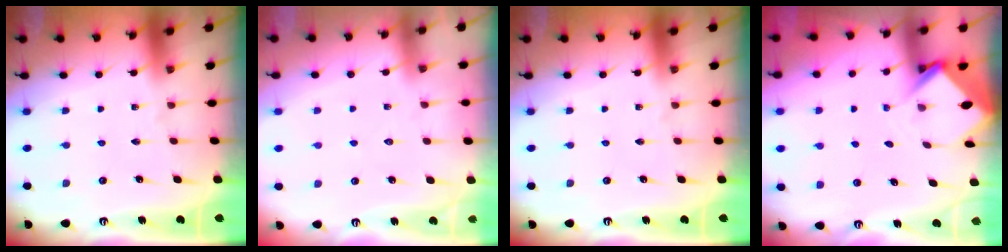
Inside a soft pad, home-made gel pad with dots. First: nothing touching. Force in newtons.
{"total": 2.9, "press": 2.9, "slide": 0.4}
{"total": 0.0}
{"total": 3.5, "press": 3.4, "slide": 0.3}